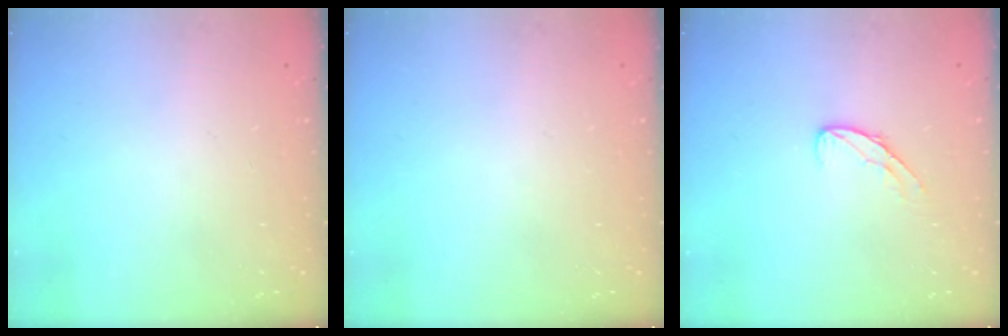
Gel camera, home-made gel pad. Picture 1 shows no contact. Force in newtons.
{"total": 0.0}
{"total": 6.3, "press": 6.3, "slide": 0.6}